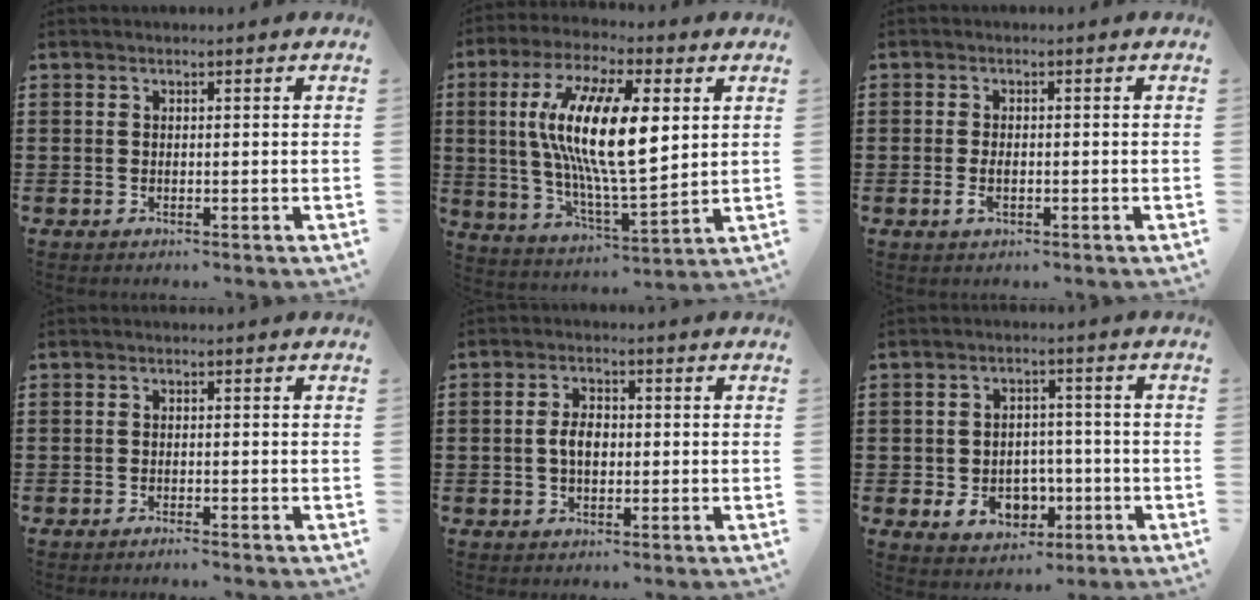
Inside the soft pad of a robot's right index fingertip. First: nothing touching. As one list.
[{"total": 15.4, "force": [3.6, 4.9, 14.2], "torque": [-0.291, 0.000, 0.061]}, {"total": 2.1, "force": [-0.6, 1.0, 1.8], "torque": [-0.042, -0.003, -0.012]}, {"total": 0.9, "force": [-0.9, -0.1, 0.3], "torque": [-0.006, -0.003, -0.017]}, {"total": 3.5, "force": [-0.2, 2.0, 2.8], "torque": [-0.055, 0.006, -0.004]}, {"total": 6.4, "force": [-1.9, 5.0, 3.5], "torque": [-0.067, 0.010, -0.035]}]